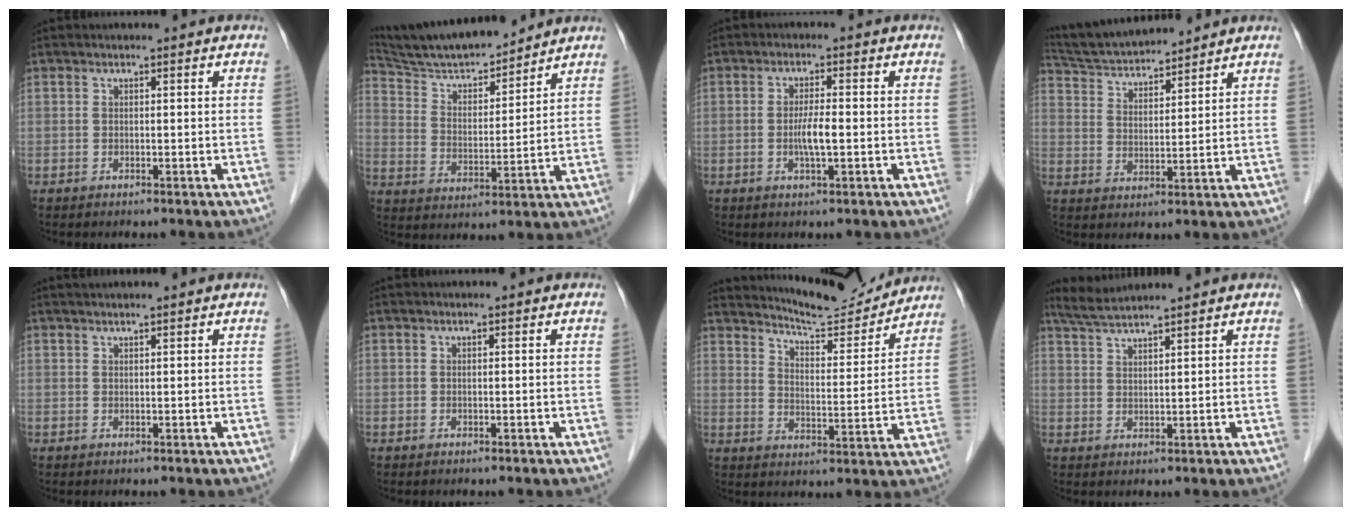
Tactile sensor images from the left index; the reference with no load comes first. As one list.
[{"total": 13.9, "force": [13.1, 1.6, 4.6], "torque": [-0.088, 0.005, 0.230]}, {"total": 3.6, "force": [-0.8, 0.4, 3.5], "torque": [-0.070, -0.005, -0.015]}, {"total": 11.6, "force": [11.0, 1.2, 3.6], "torque": [-0.073, 0.020, 0.198]}, {"total": 3.0, "force": [2.6, -0.3, 1.4], "torque": [-0.014, 0.025, 0.040]}, {"total": 0.0}, {"total": 12.1, "force": [11.8, 0.8, 2.5], "torque": [-0.043, -0.010, 0.171]}, {"total": 5.1, "force": [4.7, -0.9, 1.8], "torque": [-0.037, 0.022, 0.092]}]